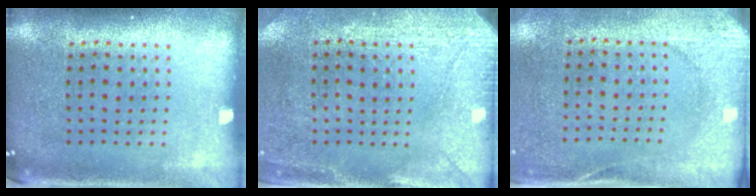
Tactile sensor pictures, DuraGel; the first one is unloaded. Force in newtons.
{"total": 2.9, "press": 2.3, "slide": 1.8}
{"total": 2.6, "press": 2.0, "slide": 1.6}